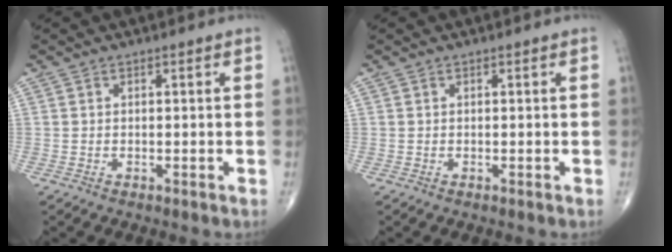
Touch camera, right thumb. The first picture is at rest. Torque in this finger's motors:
{"motor_torque": [0.00, 0.00, 0.13, 0.13, 0.00]}